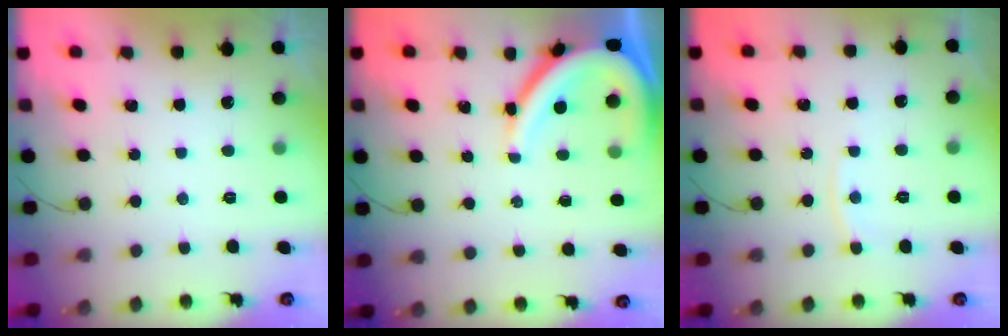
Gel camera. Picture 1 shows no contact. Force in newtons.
{"total": 10.9, "press": 10.9, "slide": 0.7}
{"total": 3.8, "press": 3.8, "slide": 0.5}